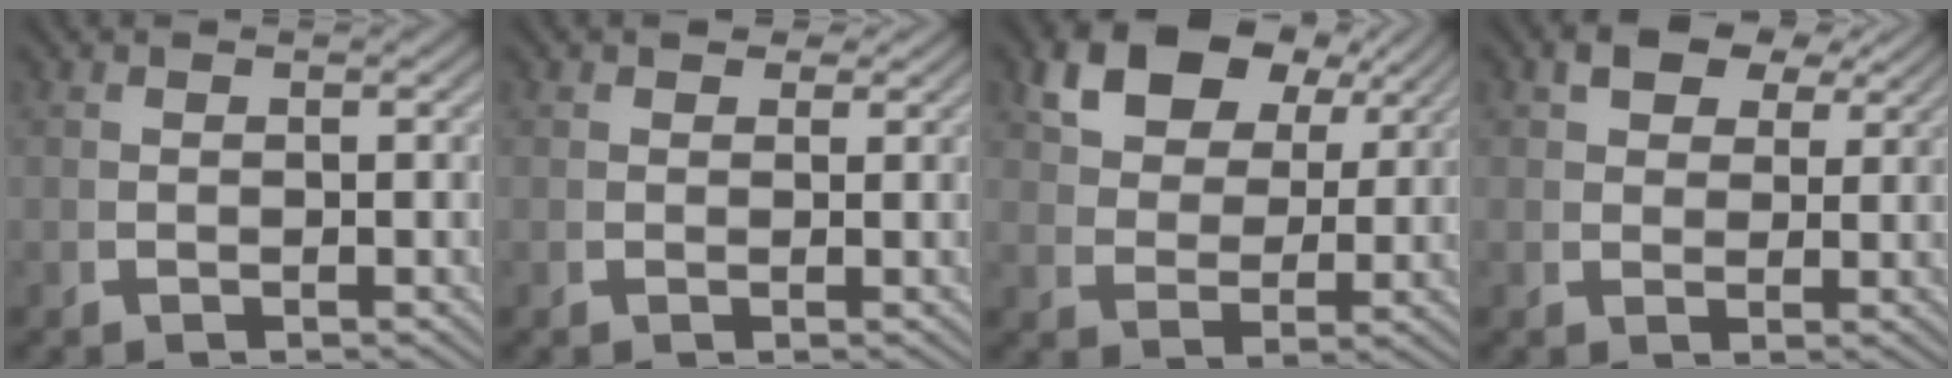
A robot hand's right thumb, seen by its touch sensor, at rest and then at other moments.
{"total": 2.0, "force": [1.4, 1.2, 0.7], "torque": [-0.003, -0.001, 0.020]}
{"total": 8.1, "force": [5.1, 4.1, 4.6], "torque": [-0.092, 0.011, 0.093]}
{"total": 4.6, "force": [3.4, 2.1, 2.2], "torque": [-0.038, 0.003, 0.060]}